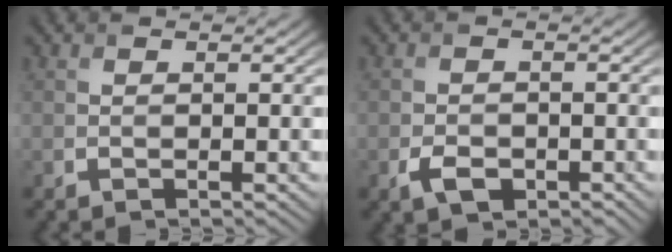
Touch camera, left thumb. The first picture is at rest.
{"total": 2.9, "force": [-1.4, 1.8, 1.7], "torque": [-0.038, -0.007, -0.028]}